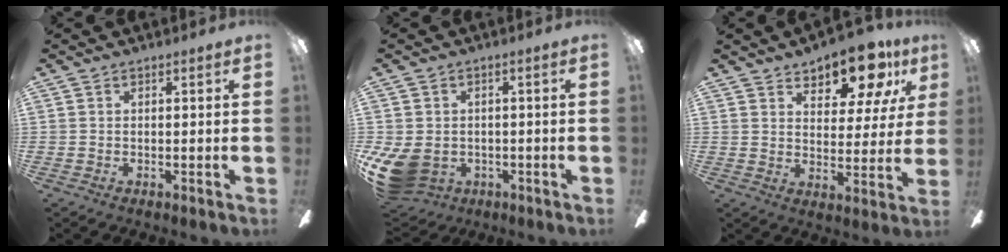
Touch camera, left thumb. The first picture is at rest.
{"total": 9.6, "force": [-3.2, 7.4, 5.1], "torque": [-0.124, 0.008, -0.056]}
{"total": 12.1, "force": [9.0, 5.4, 6.1], "torque": [-0.085, -0.053, 0.159]}